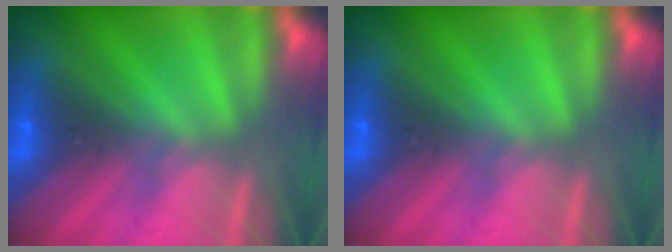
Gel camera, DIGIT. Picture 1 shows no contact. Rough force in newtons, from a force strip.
{"total": 0.0}